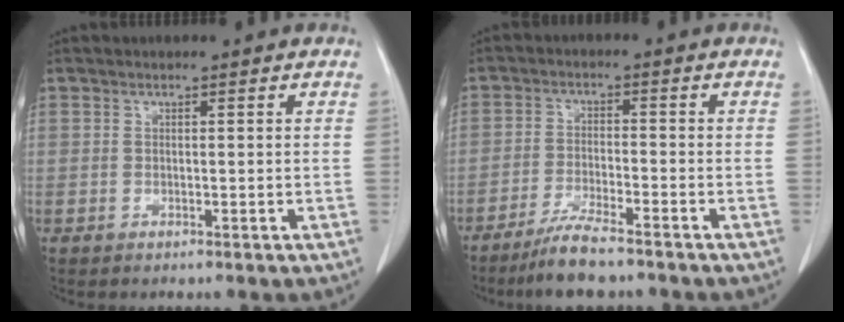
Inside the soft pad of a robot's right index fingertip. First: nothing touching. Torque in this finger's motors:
{"motor_torque": [0.70, -0.65, 0.12, 0.07]}